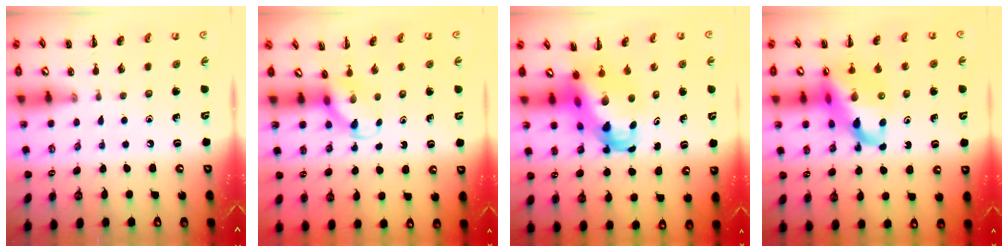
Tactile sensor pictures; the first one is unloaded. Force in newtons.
{"total": 3.5, "press": 3.3, "slide": 1.4}
{"total": 7.2, "press": 6.9, "slide": 2.2}
{"total": 17.1, "press": 16.6, "slide": 4.2}